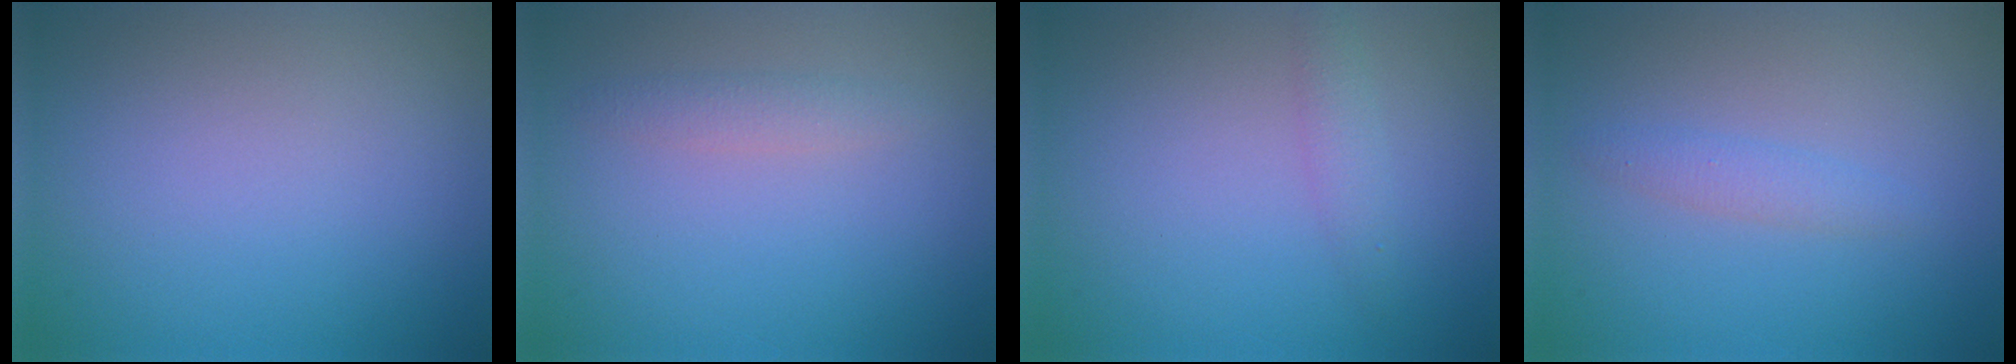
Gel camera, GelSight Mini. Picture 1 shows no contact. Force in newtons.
{"total": 1.3, "press": 1.3, "slide": 0.0}
{"total": 1.3, "press": 1.3, "slide": 0.0}
{"total": 1.4, "press": 1.4, "slide": 0.0}